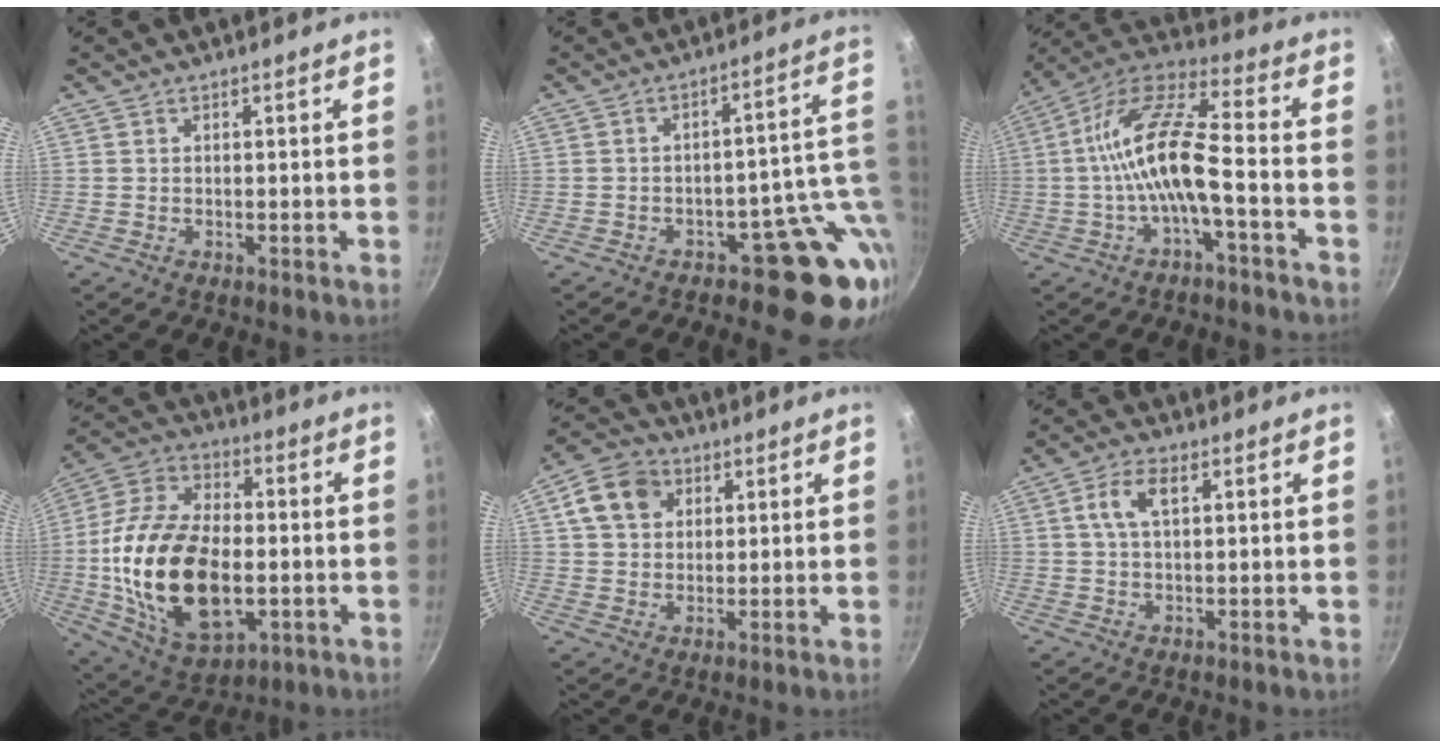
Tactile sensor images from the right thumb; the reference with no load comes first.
{"total": 10.7, "force": [-1.6, 6.6, 8.3], "torque": [-0.037, 0.019, -0.022]}
{"total": 13.8, "force": [-3.2, 4.1, 12.8], "torque": [-0.256, 0.043, -0.071]}
{"total": 25.2, "force": [-3.0, 14.6, 20.3], "torque": [-0.377, 0.016, -0.046]}
{"total": 9.3, "force": [3.3, 7.3, 4.8], "torque": [-0.065, 0.006, 0.047]}
{"total": 5.5, "force": [1.7, 2.8, 4.5], "torque": [-0.082, 0.010, 0.029]}